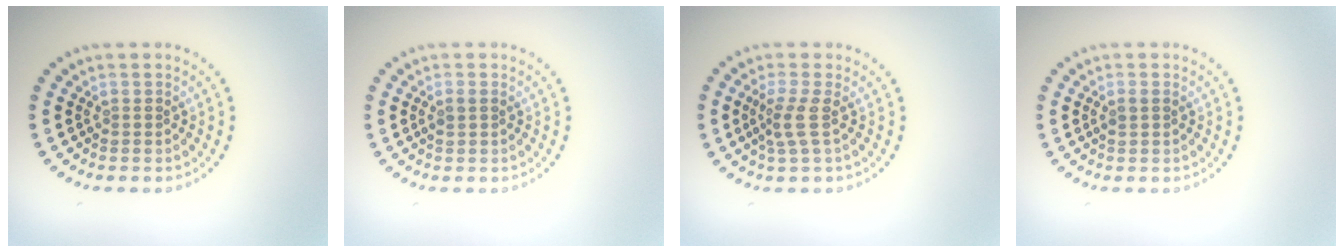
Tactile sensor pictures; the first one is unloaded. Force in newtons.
{"total": 0.9, "press": 0.8, "slide": 0.2}
{"total": 2.3, "press": 1.6, "slide": 1.6}
{"total": 0.9, "press": 0.8, "slide": 0.2}